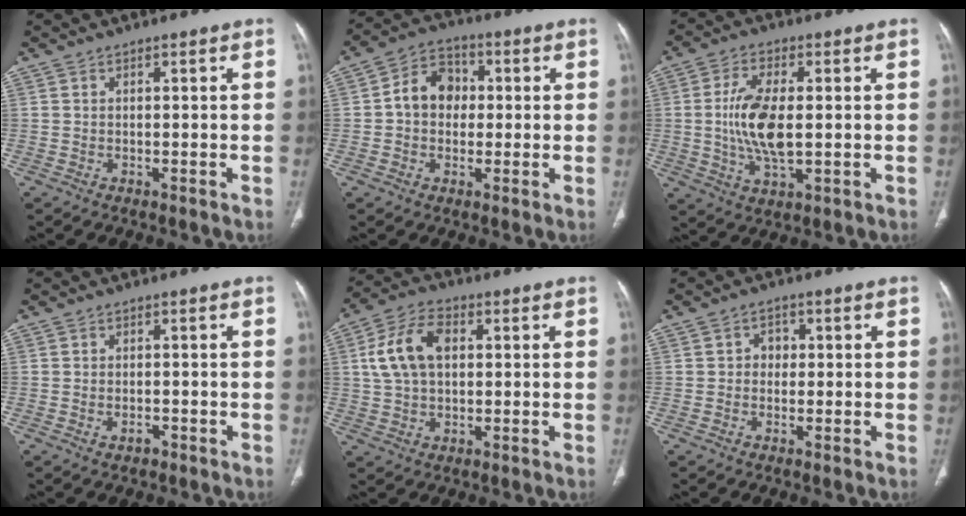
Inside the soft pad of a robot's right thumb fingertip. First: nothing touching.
{"total": 8.6, "force": [0.4, 7.0, 5.0], "torque": [-0.057, 0.021, -0.004]}
{"total": 11.0, "force": [0.0, 4.9, 9.9], "torque": [-0.200, -0.006, 0.003]}
{"total": 1.6, "force": [-0.8, 0.9, 1.0], "torque": [-0.016, 0.009, -0.009]}
{"total": 10.8, "force": [2.1, 6.9, 8.1], "torque": [-0.154, 0.018, 0.036]}
{"total": 2.6, "force": [0.1, 2.3, 1.3], "torque": [0.000, 0.008, -0.005]}